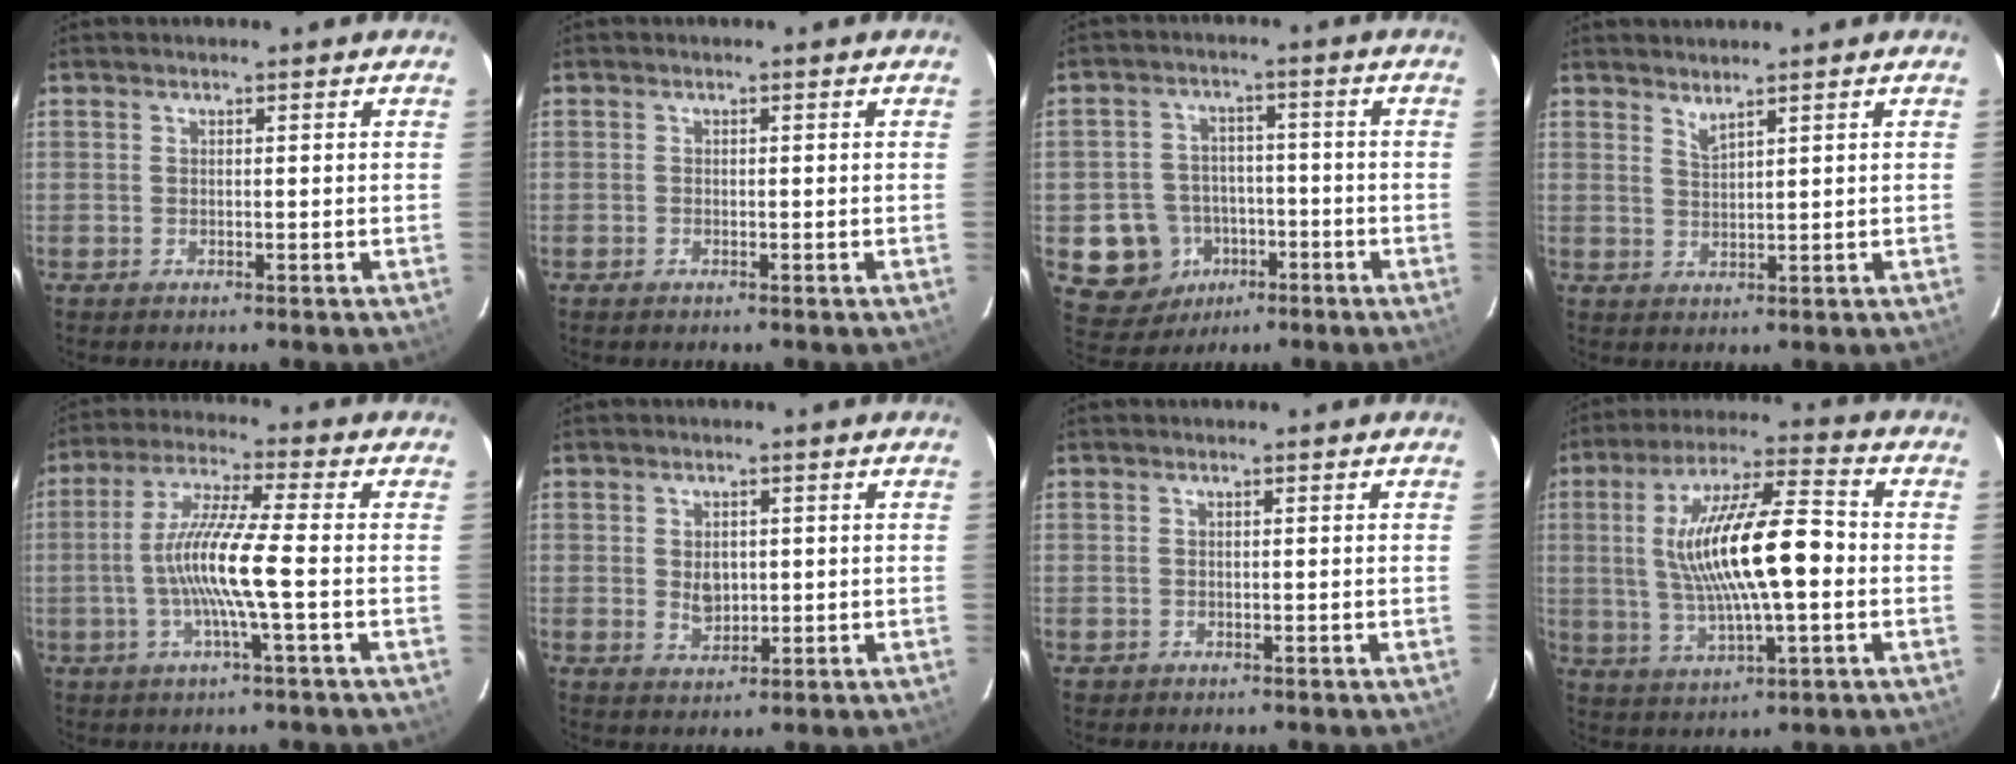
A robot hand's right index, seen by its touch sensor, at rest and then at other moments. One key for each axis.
{"total": 0.6, "fx": -0.4, "fy": 0.4, "fz": 0.1, "tx": -0.001, "ty": 0.002, "tz": -0.008}
{"total": 10.4, "fx": -3.9, "fy": 9.4, "fz": 2.0, "tx": -0.069, "ty": 0.029, "tz": -0.044}
{"total": 1.9, "fx": 1.7, "fy": -0.1, "fz": 0.8, "tx": -0.017, "ty": -0.003, "tz": 0.030}
{"total": 10.7, "fx": -2.1, "fy": -0.5, "fz": 10.4, "tx": -0.210, "ty": 0.002, "tz": -0.042}
{"total": 3.7, "fx": -1.1, "fy": 1.7, "fz": 3.2, "tx": -0.065, "ty": 0.001, "tz": -0.018}
{"total": 0.8, "fx": -0.3, "fy": 0.8, "fz": 0.0, "tx": 0.002, "ty": 0.002, "tz": -0.001}
{"total": 16.6, "fx": -0.2, "fy": 3.9, "fz": 16.2, "tx": -0.300, "ty": 0.007, "tz": 0.002}